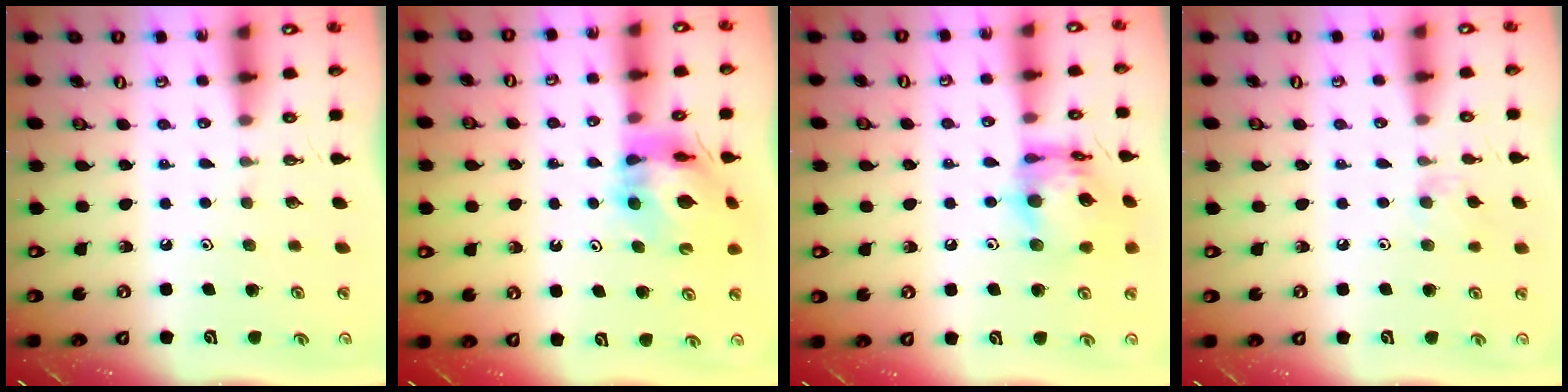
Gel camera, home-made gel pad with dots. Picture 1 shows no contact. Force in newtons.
{"total": 12.6, "press": 12.6, "slide": 1.5}
{"total": 16.0, "press": 15.9, "slide": 1.6}
{"total": 6.3, "press": 6.3, "slide": 0.8}